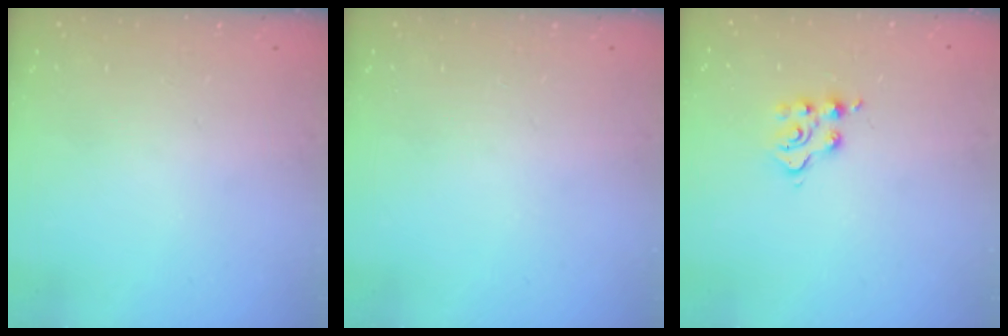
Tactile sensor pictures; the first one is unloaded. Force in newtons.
{"total": 0.0}
{"total": 4.8, "press": 4.8, "slide": 0.2}